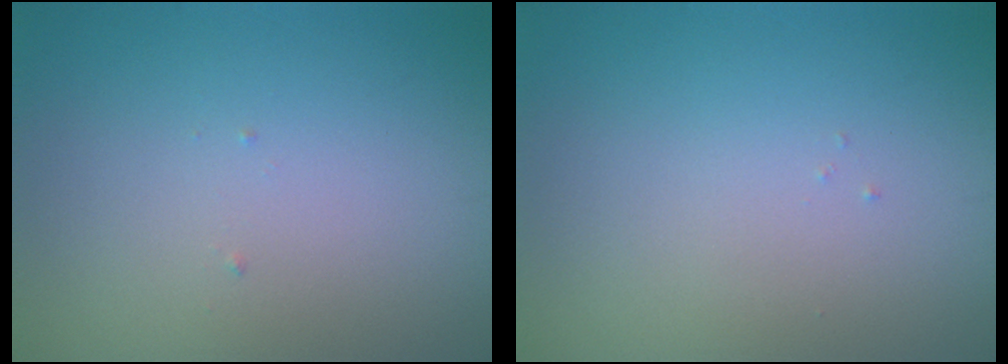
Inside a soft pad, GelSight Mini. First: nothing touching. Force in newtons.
{"total": 0.0}